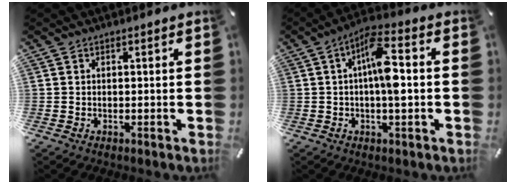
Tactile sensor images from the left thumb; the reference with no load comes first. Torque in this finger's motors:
{"motor_torque": [0.16, 0.43, 0.39, -0.16, 0.15]}